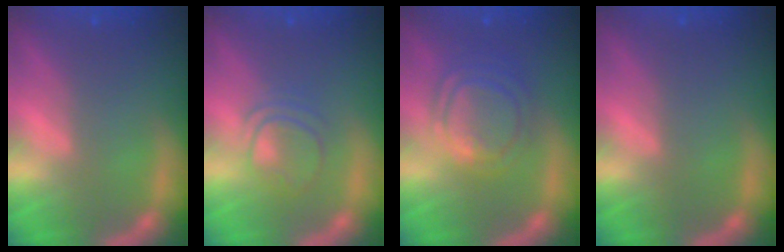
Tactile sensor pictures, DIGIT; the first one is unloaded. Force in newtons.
{"total": 3.5}
{"total": 6.5}
{"total": 0.0}